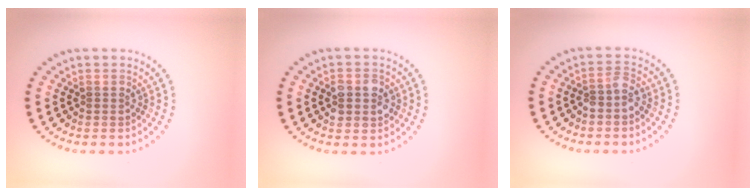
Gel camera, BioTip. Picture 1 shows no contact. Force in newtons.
{"total": 2.7, "press": 2.7, "slide": 0.3}
{"total": 1.6, "press": 1.3, "slide": 0.9}